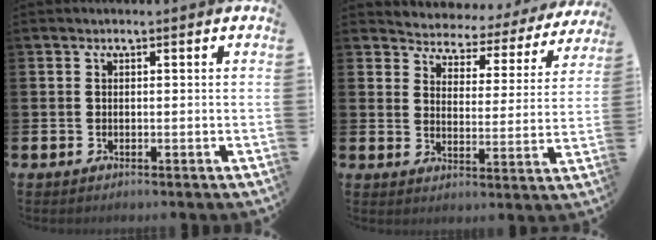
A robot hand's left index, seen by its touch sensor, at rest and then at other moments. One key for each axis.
{"total": 3.4, "fx": 3.2, "fy": 1.2, "fz": -0.1, "tx": -0.021, "ty": -0.035, "tz": 0.046}